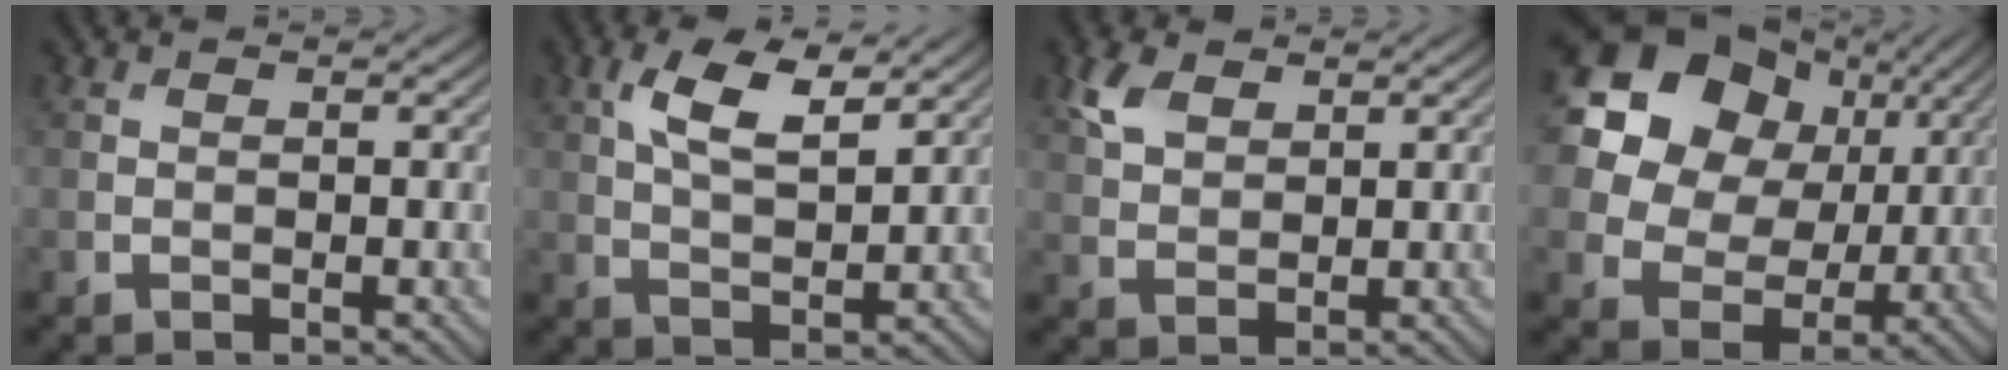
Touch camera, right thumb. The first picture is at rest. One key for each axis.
{"total": 7.3, "fx": 3.7, "fy": 2.9, "fz": 5.6, "tx": -0.116, "ty": 0.001, "tz": 0.071}
{"total": 4.2, "fx": 2.4, "fy": 2.6, "fz": 2.3, "tx": -0.061, "ty": 0.004, "tz": 0.051}
{"total": 17.7, "fx": 7.4, "fy": 14.0, "fz": 7.9, "tx": -0.240, "ty": 0.057, "tz": 0.162}